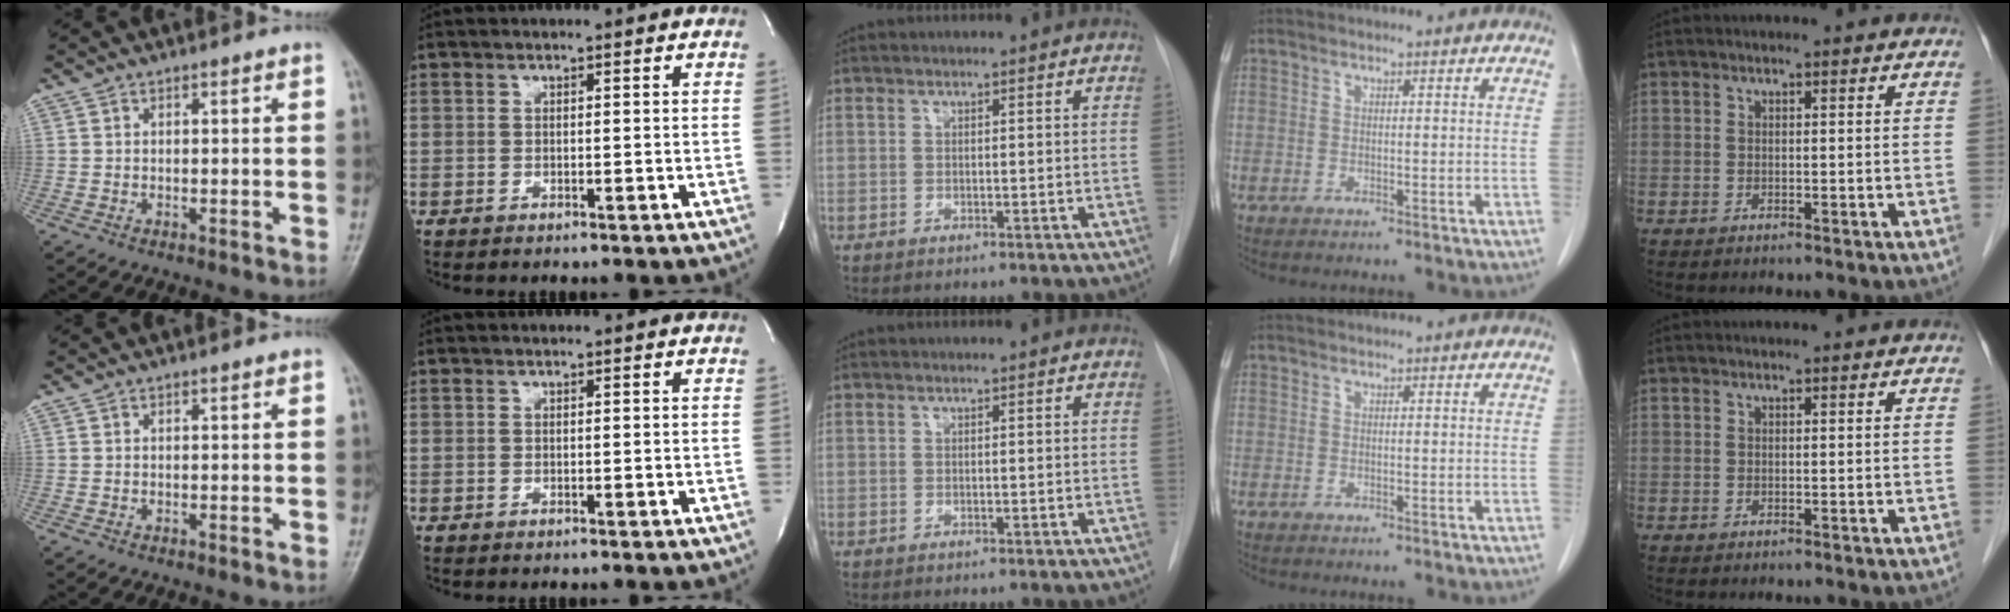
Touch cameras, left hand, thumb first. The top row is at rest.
{}